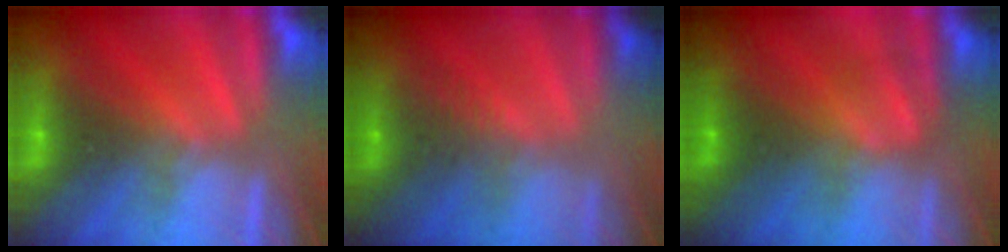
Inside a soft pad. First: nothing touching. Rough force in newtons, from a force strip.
{"total": 2.5}
{"total": 4.5}